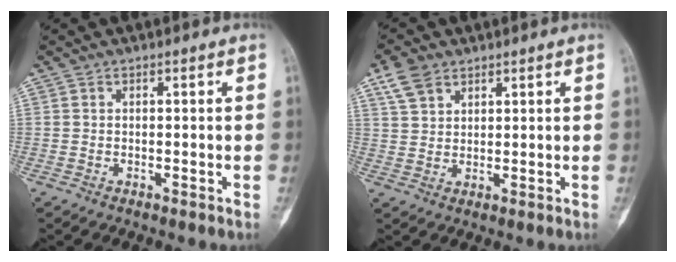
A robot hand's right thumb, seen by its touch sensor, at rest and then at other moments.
{"total": 5.7, "force": [3.6, 3.5, 2.8], "torque": [-0.045, -0.006, 0.074]}